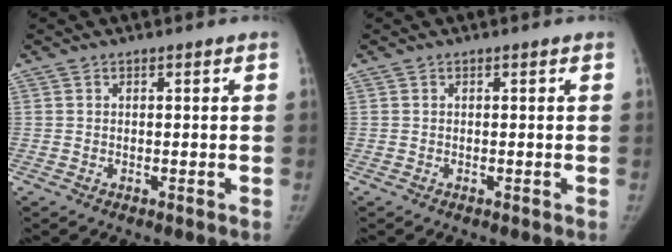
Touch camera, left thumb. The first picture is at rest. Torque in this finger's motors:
{"motor_torque": [0.02, -0.01, 0.08, -0.07, 0.00]}